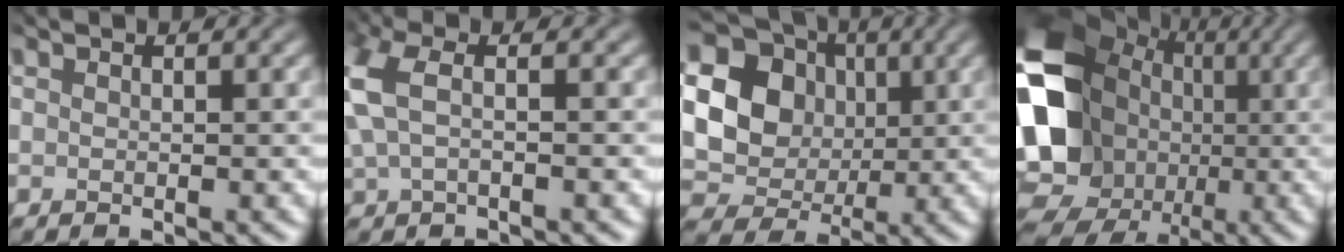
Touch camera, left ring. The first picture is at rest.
{"total": 3.6, "force": [0.0, 1.7, 3.2], "torque": [-0.095, 0.006, 0.005]}
{"total": 15.4, "force": [2.1, 13.8, 6.6], "torque": [-0.167, 0.017, 0.024]}
{"total": 16.3, "force": [-1.8, 14.1, 8.0], "torque": [-0.165, -0.011, -0.041]}